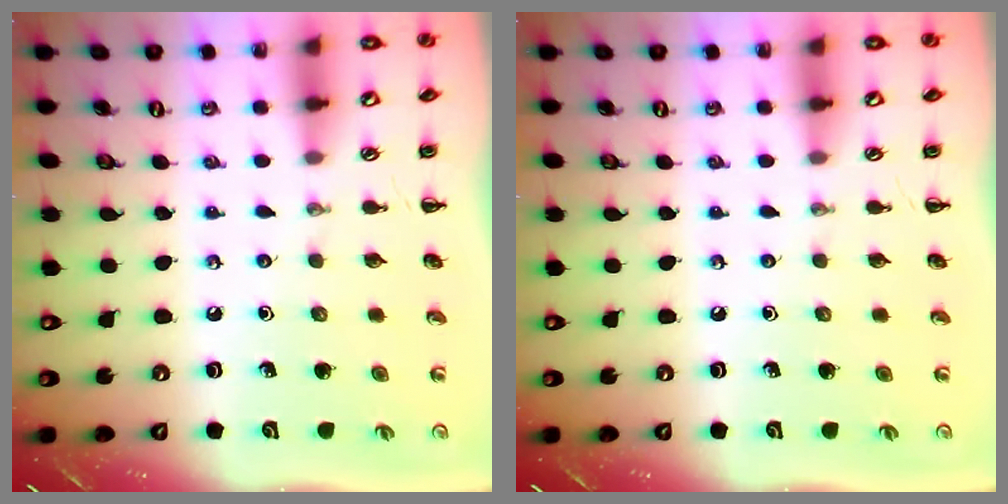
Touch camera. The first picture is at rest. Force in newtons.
{"total": 0.0}